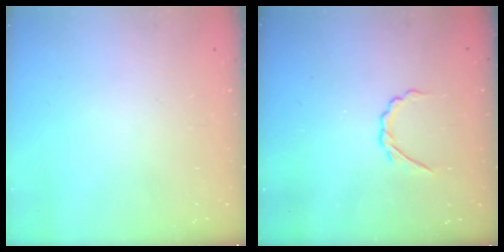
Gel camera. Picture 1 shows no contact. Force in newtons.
{"total": 2.8, "press": 2.6, "slide": 0.8}